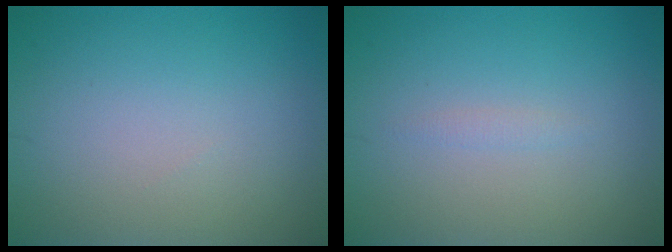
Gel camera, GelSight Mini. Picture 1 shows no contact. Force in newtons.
{"total": 0.6, "press": 0.6, "slide": 0.0}